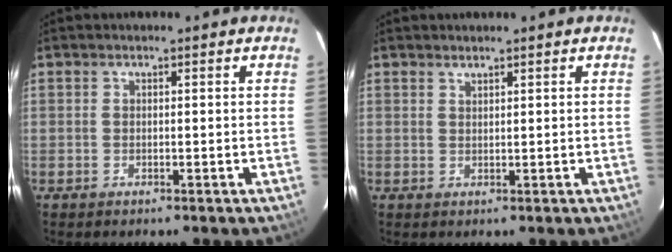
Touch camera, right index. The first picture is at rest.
{"total": 0.8, "force": [0.8, 0.1, 0.2], "torque": [-0.004, -0.001, 0.015]}